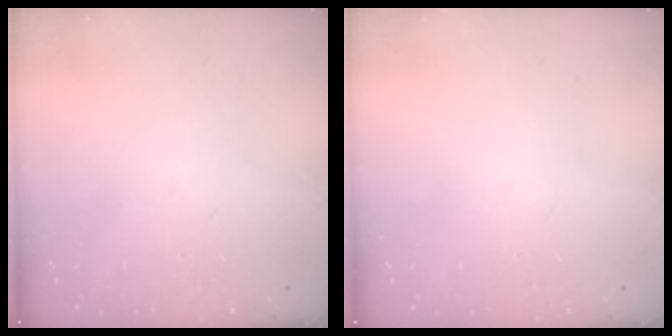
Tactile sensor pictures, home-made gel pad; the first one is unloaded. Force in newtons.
{"total": 0.0}